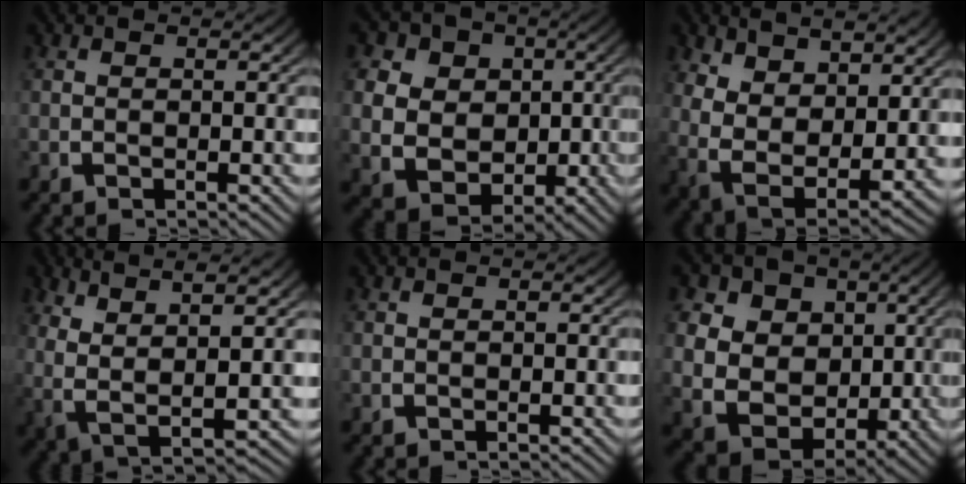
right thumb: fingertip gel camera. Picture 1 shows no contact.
{"total": 13.5, "force": [-0.3, 11.0, 7.8], "torque": [-0.181, -0.059, 0.009]}
{"total": 10.2, "force": [-0.2, 7.4, 7.0], "torque": [-0.178, -0.061, 0.022]}
{"total": 9.9, "force": [2.6, 4.9, 8.2], "torque": [-0.159, -0.007, 0.049]}
{"total": 0.0}
{"total": 14.8, "force": [0.4, 12.0, 8.7], "torque": [-0.200, -0.049, 0.011]}